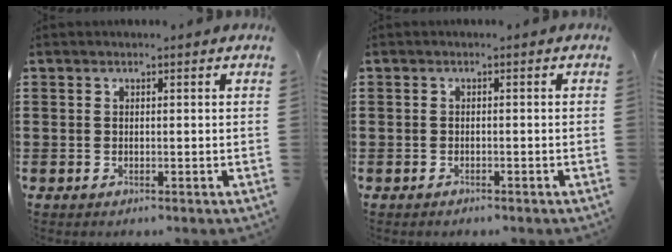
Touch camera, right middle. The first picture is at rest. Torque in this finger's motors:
{"motor_torque": [-0.07, 0.00, -0.02, -0.02]}